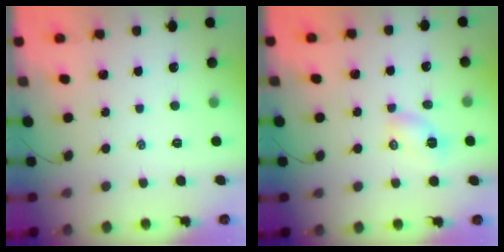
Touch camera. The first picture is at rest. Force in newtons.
{"total": 4.2, "press": 4.0, "slide": 1.3}